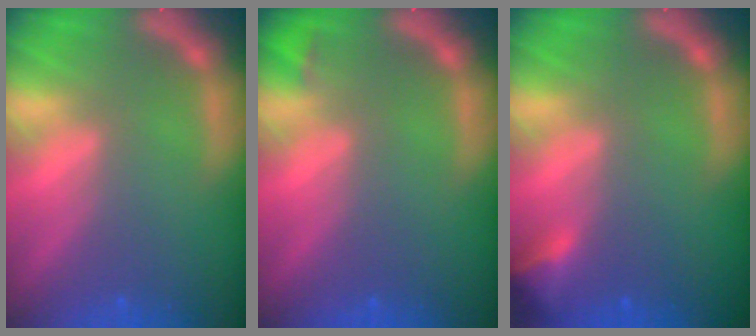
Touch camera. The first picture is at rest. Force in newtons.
{"total": 0.9}
{"total": 2.4}